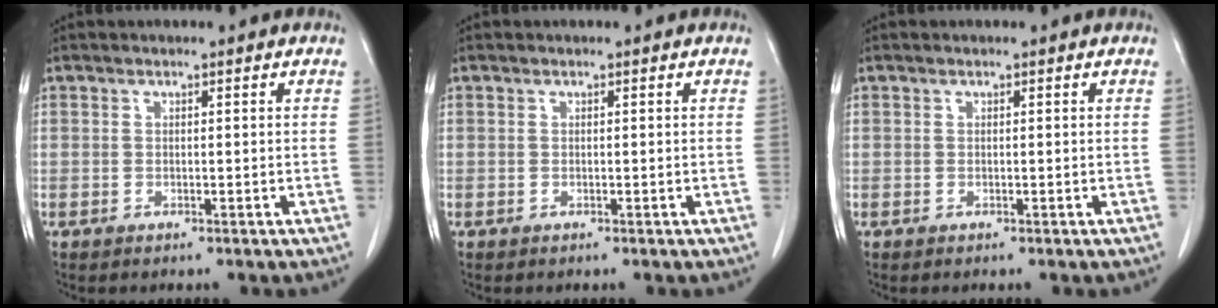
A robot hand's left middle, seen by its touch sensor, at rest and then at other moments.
{"total": 0.0}
{"total": 0.0}